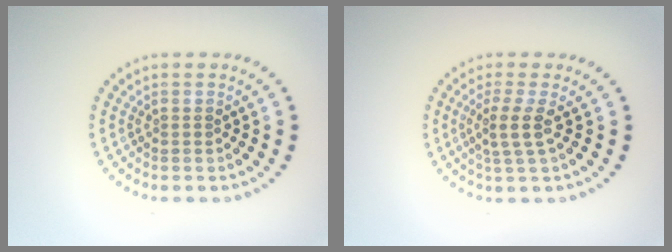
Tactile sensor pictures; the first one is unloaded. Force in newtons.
{"total": 2.3, "press": 1.7, "slide": 1.5}